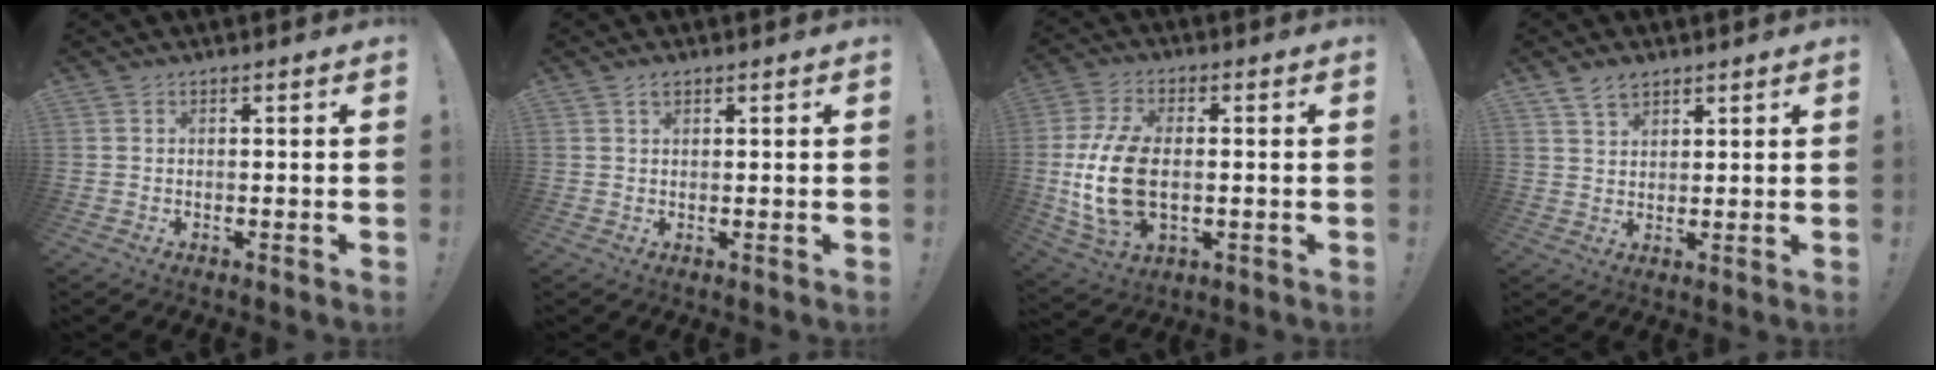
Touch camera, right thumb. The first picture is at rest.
{"total": 1.1, "force": [0.8, 0.5, 0.5], "torque": [-0.009, 0.001, 0.014]}
{"total": 15.5, "force": [-1.0, 9.4, 12.3], "torque": [-0.258, -0.005, -0.013]}
{"total": 4.6, "force": [3.3, 2.7, 1.7], "torque": [-0.035, -0.011, 0.064]}